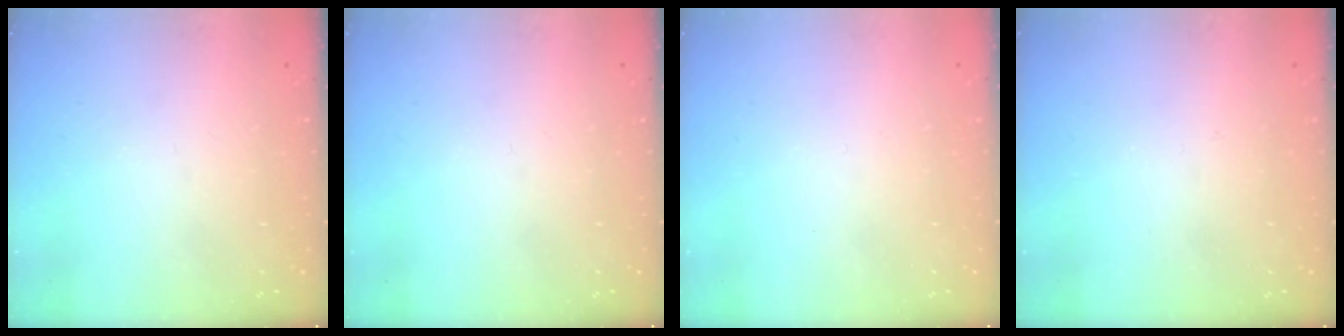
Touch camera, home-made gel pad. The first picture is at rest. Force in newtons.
{"total": 0.0}
{"total": 1.6, "press": 1.6, "slide": 0.1}
{"total": 2.6, "press": 2.5, "slide": 0.3}